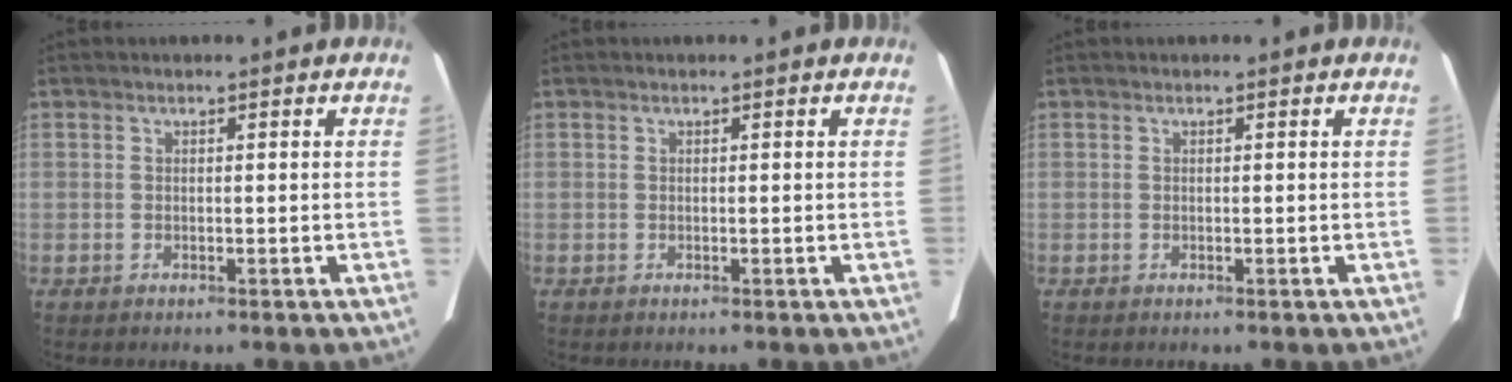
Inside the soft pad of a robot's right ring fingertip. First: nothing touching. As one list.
[{"total": 0.0}, {"total": 0.0}]